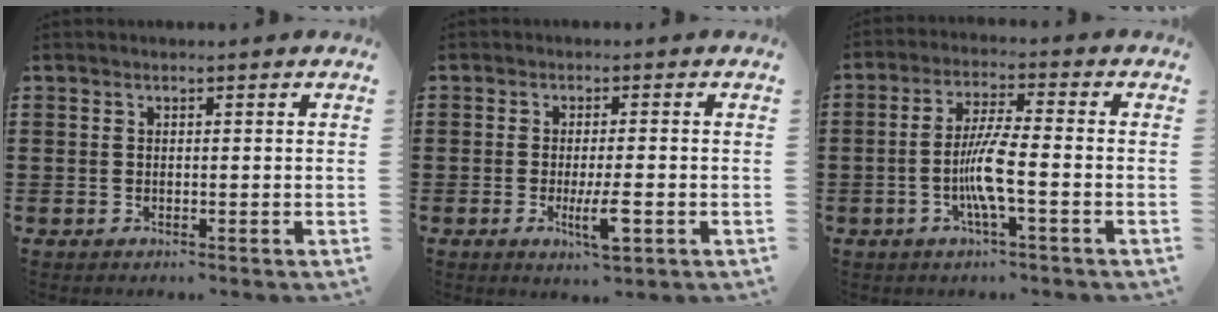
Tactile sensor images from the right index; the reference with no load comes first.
{"total": 5.2, "force": [-1.8, 0.9, 4.8], "torque": [-0.099, -0.017, -0.033]}
{"total": 6.7, "force": [-1.9, 0.6, 6.4], "torque": [-0.139, -0.011, -0.044]}